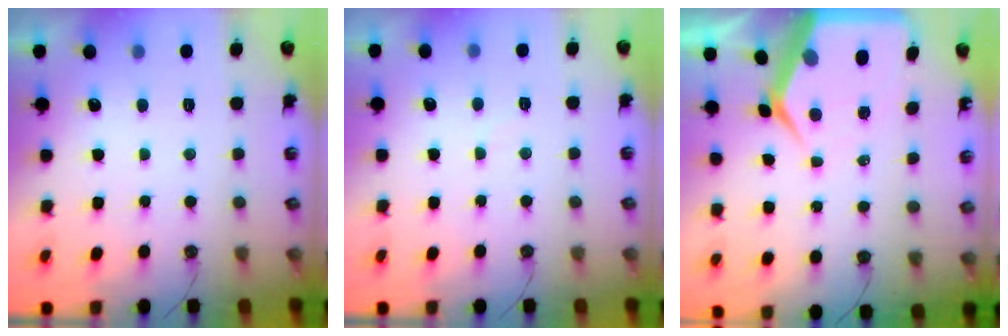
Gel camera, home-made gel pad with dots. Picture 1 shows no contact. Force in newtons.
{"total": 4.7, "press": 4.7, "slide": 0.7}
{"total": 10.5, "press": 10.4, "slide": 1.0}